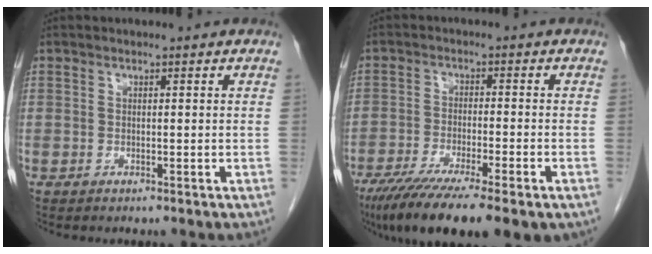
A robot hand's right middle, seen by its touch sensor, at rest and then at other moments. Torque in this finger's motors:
{"motor_torque": [1.13, -1.01, 0.30, 0.14]}